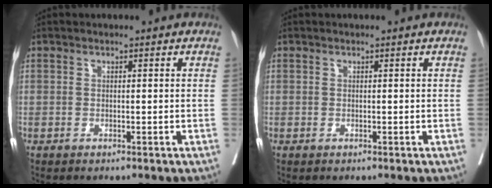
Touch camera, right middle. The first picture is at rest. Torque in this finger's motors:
{"motor_torque": [0.00, 0.00, 0.00, 0.00]}